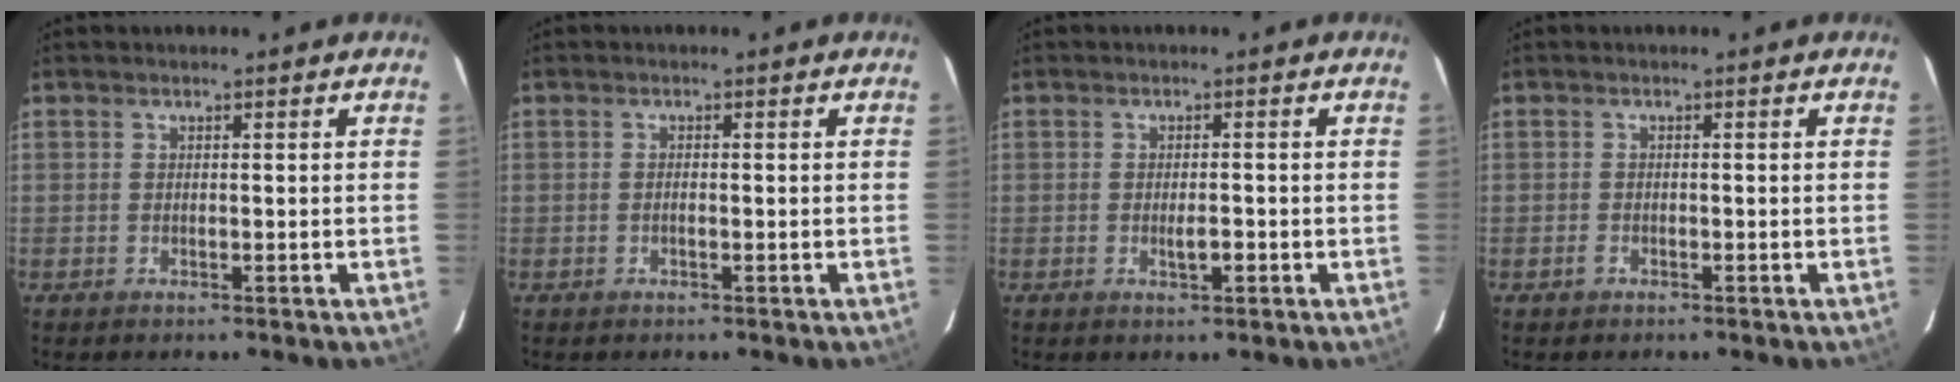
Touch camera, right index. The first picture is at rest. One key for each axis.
{"total": 0.7, "fx": -0.2, "fy": 0.2, "fz": 0.6, "tx": -0.014, "ty": 0.001, "tz": -0.002}
{"total": 2.1, "fx": -0.7, "fy": 0.5, "fz": 1.9, "tx": -0.032, "ty": -0.001, "tz": -0.010}
{"total": 0.6, "fx": -0.4, "fy": 0.3, "fz": 0.3, "tx": -0.008, "ty": 0.000, "tz": -0.003}